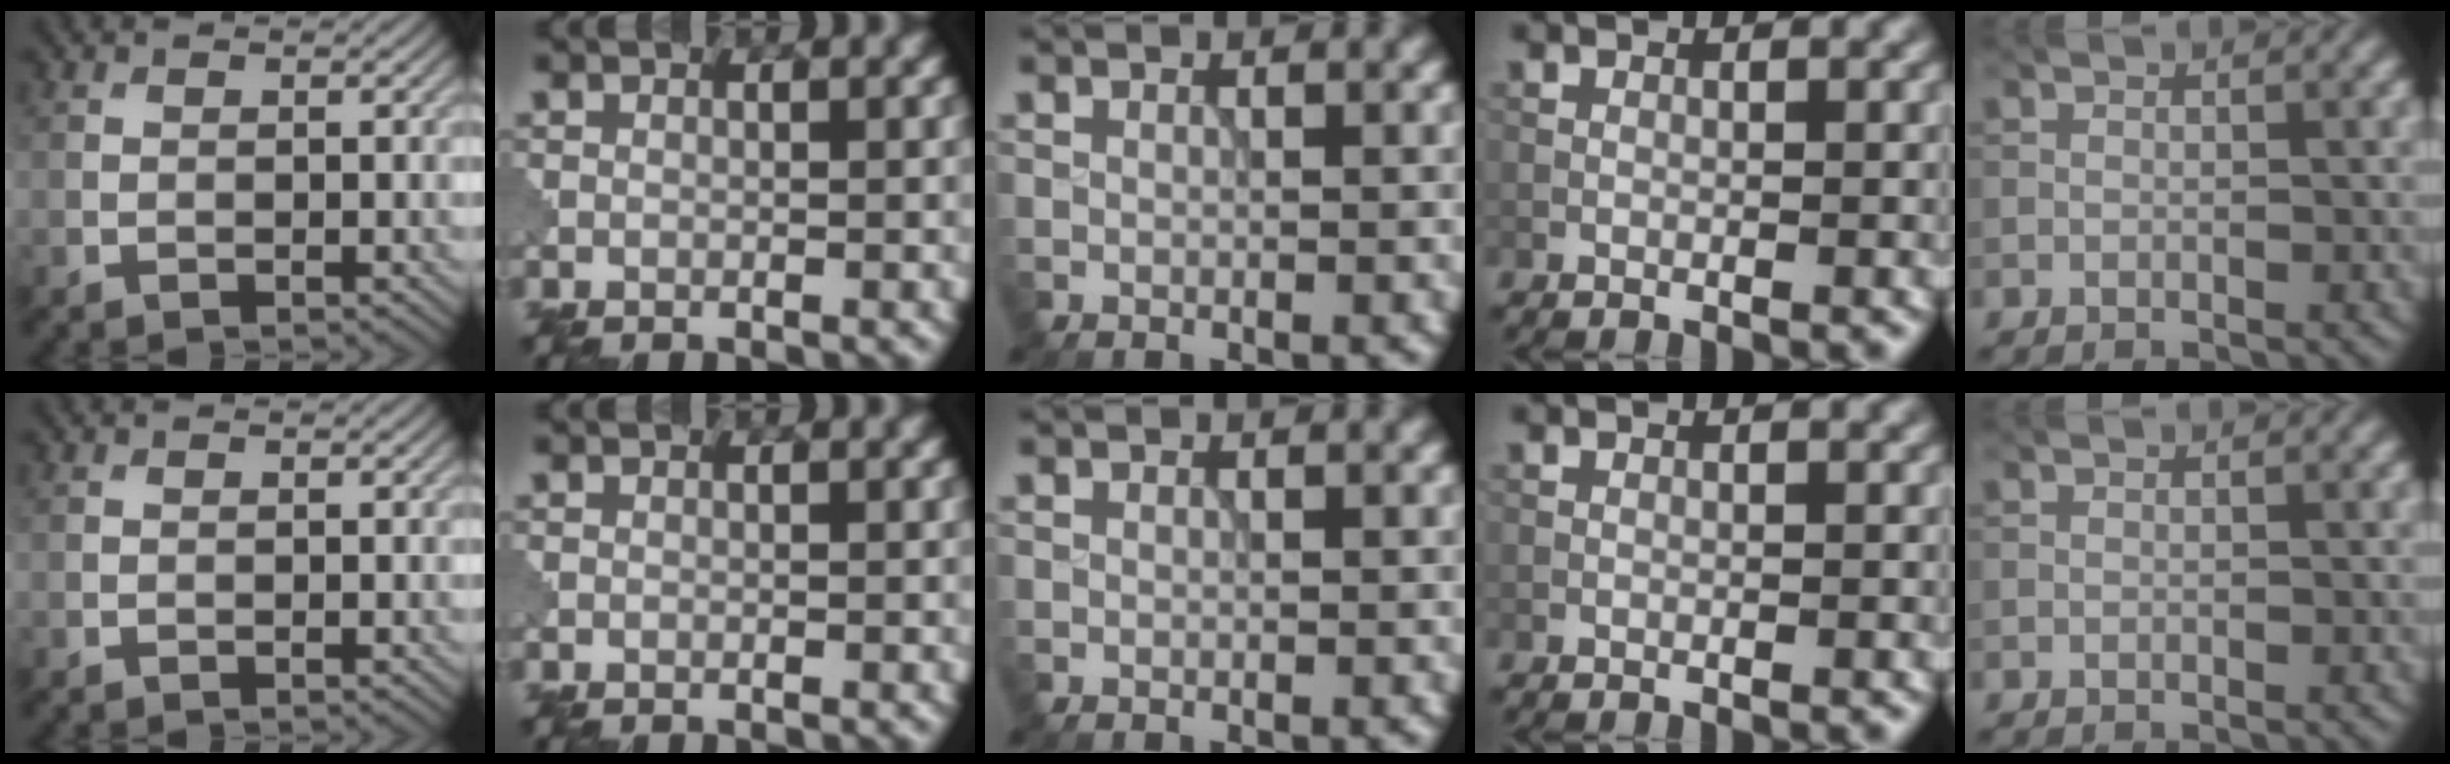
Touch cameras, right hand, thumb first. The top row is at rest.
{}